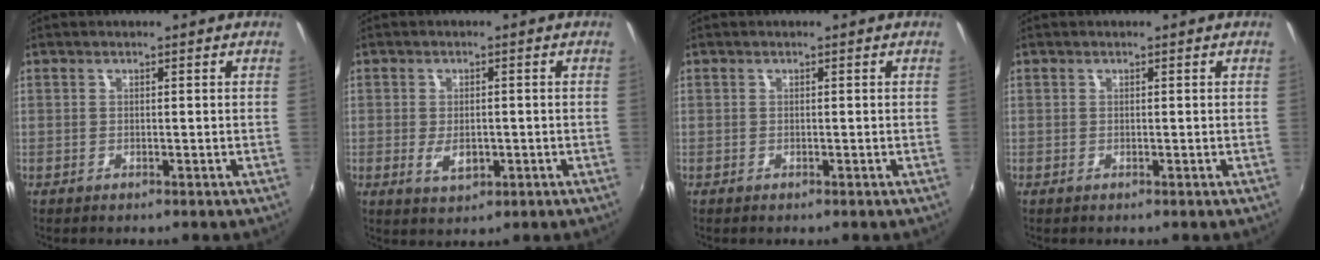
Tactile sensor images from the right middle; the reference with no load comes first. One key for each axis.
{"total": 3.8, "fx": -0.9, "fy": 2.2, "fz": 3.0, "tx": -0.053, "ty": -0.008, "tz": -0.012}
{"total": 0.0}
{"total": 0.0}